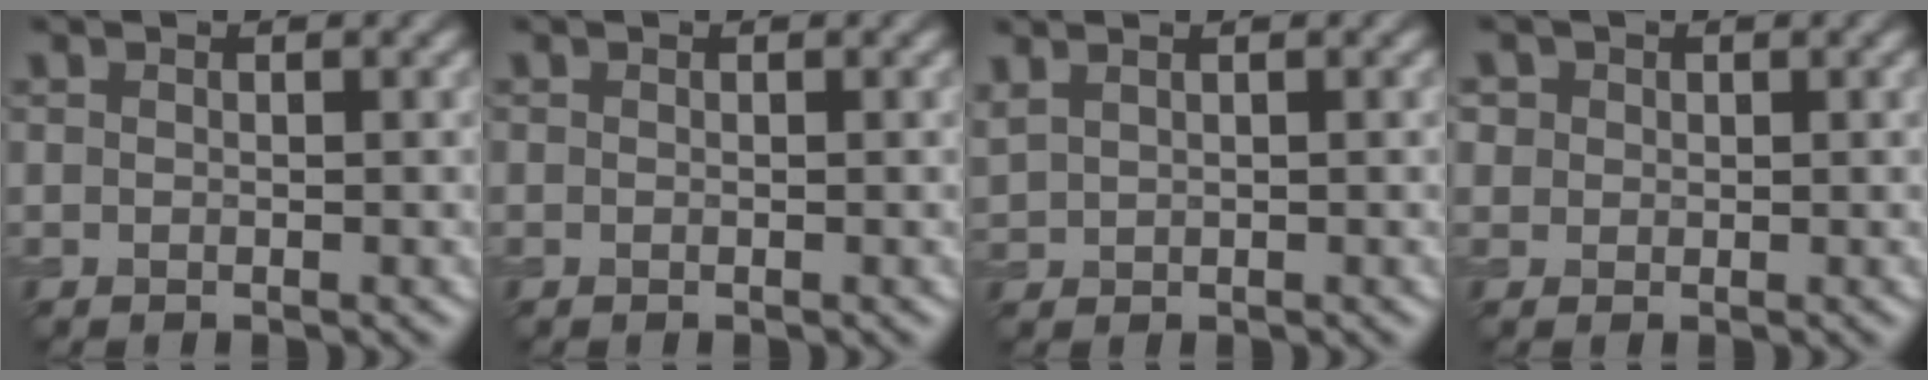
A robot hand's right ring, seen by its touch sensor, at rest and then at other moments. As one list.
[{"total": 0.0}, {"total": 1.4, "force": [1.2, 0.5, 0.6], "torque": [-0.017, 0.004, 0.030]}, {"total": 1.6, "force": [0.7, 1.4, 0.4], "torque": [-0.010, -0.001, 0.012]}]